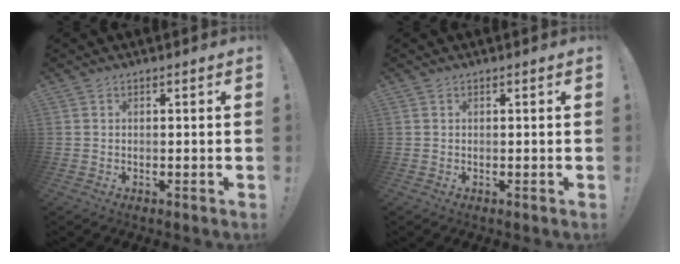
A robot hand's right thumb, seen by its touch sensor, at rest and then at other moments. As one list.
[{"total": 0.0}]